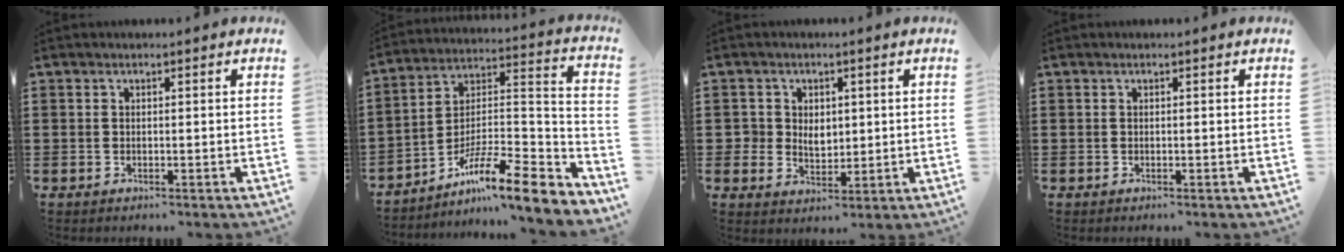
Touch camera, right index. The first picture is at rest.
{"total": 11.4, "force": [-8.5, 1.3, 7.5], "torque": [-0.121, 0.007, -0.161]}
{"total": 3.6, "force": [0.7, 3.3, 1.5], "torque": [-0.034, 0.008, 0.008]}
{"total": 0.0}